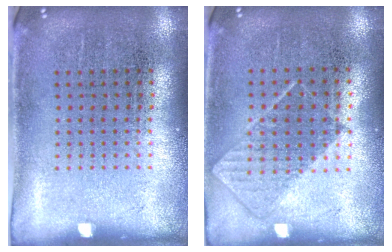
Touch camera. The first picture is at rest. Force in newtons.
{"total": 0.7, "press": 0.6, "slide": 0.4}